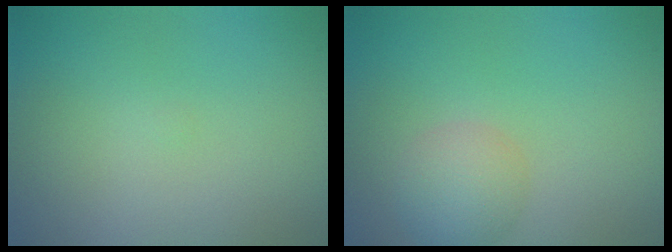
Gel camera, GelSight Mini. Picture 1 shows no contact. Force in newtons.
{"total": 2.7, "press": 2.7, "slide": 0.1}